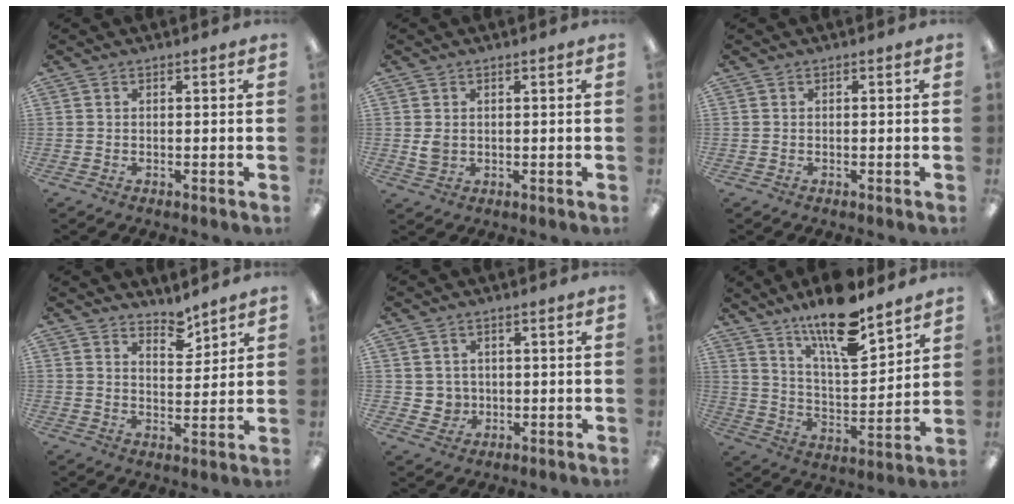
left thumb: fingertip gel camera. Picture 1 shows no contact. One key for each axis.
{"total": 2.4, "fx": 0.7, "fy": 1.9, "fz": 1.4, "tx": -0.020, "ty": 0.000, "tz": 0.011}
{"total": 0.0}
{"total": 5.2, "fx": 4.8, "fy": 1.6, "fz": 1.4, "tx": -0.005, "ty": -0.040, "tz": 0.082}
{"total": 3.2, "fx": 1.0, "fy": 3.1, "fz": 0.0, "tx": -0.002, "ty": 0.000, "tz": 0.017}
{"total": 16.5, "fx": 12.7, "fy": 4.4, "fz": 9.6, "tx": -0.163, "ty": -0.079, "tz": 0.212}